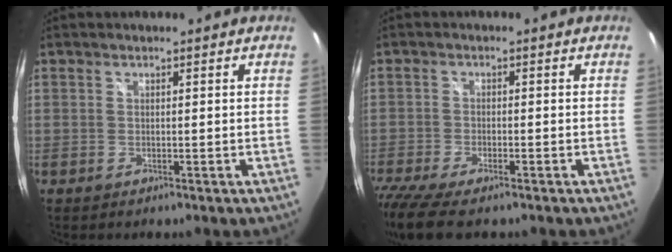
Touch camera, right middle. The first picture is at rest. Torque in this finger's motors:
{"motor_torque": [1.16, -0.97, 0.17, 0.15]}